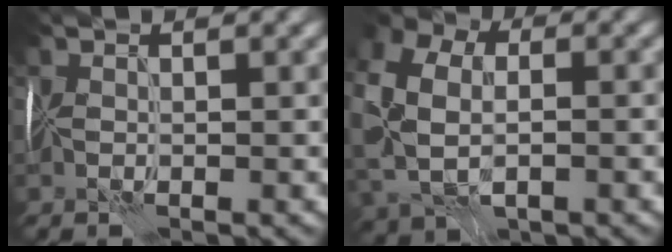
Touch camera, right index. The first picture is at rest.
{"total": 12.4, "force": [-1.1, 9.4, 8.0], "torque": [-0.193, -0.011, -0.029]}